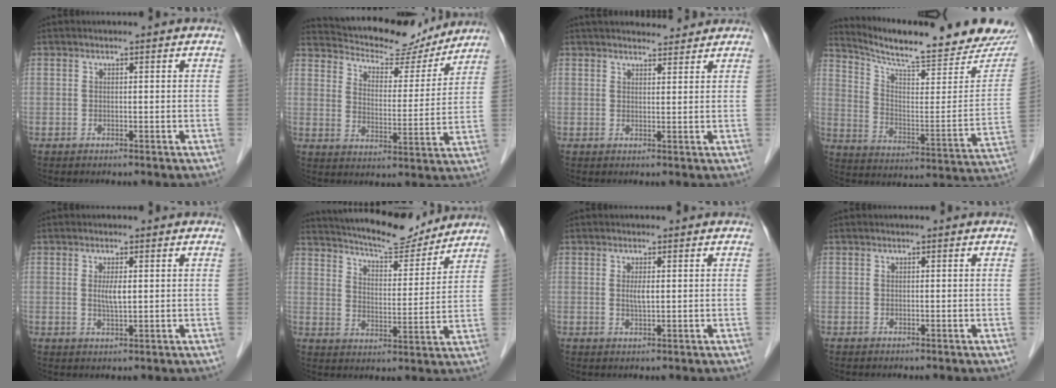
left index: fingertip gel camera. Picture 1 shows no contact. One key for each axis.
{"total": 17.1, "fx": 15.6, "fy": 4.8, "fz": 4.9, "tx": -0.073, "ty": -0.001, "tz": 0.218}
{"total": 7.2, "fx": 6.8, "fy": 1.6, "fz": 2.0, "tx": -0.022, "ty": 0.014, "tz": 0.088}
{"total": 22.2, "fx": 20.6, "fy": 1.7, "fz": 8.0, "tx": -0.126, "ty": -0.082, "tz": 0.280}
{"total": 2.3, "fx": 0.2, "fy": 0.4, "fz": 2.3, "tx": -0.047, "ty": -0.007, "tz": 0.004}
{"total": 13.9, "fx": 12.9, "fy": 2.5, "fz": 4.5, "tx": -0.074, "ty": -0.003, "tz": 0.191}
{"total": 1.6, "fx": 0.1, "fy": 0.3, "fz": 1.6, "tx": -0.034, "ty": -0.006, "tz": 0.002}
{"total": 0.0}